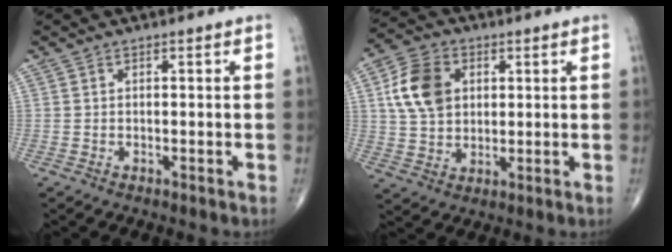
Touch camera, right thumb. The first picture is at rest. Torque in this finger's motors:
{"motor_torque": [0.92, 1.96, 0.21, 0.10, 0.07]}